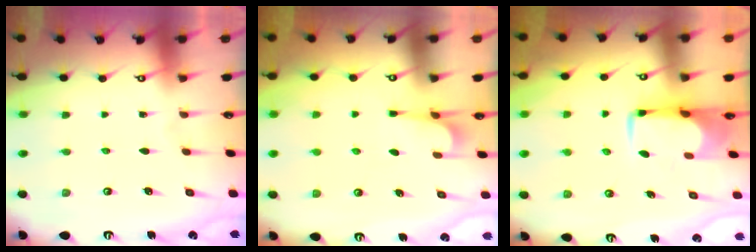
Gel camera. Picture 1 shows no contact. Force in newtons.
{"total": 2.8, "press": 2.7, "slide": 0.9}
{"total": 0.5, "press": 0.5, "slide": 0.2}